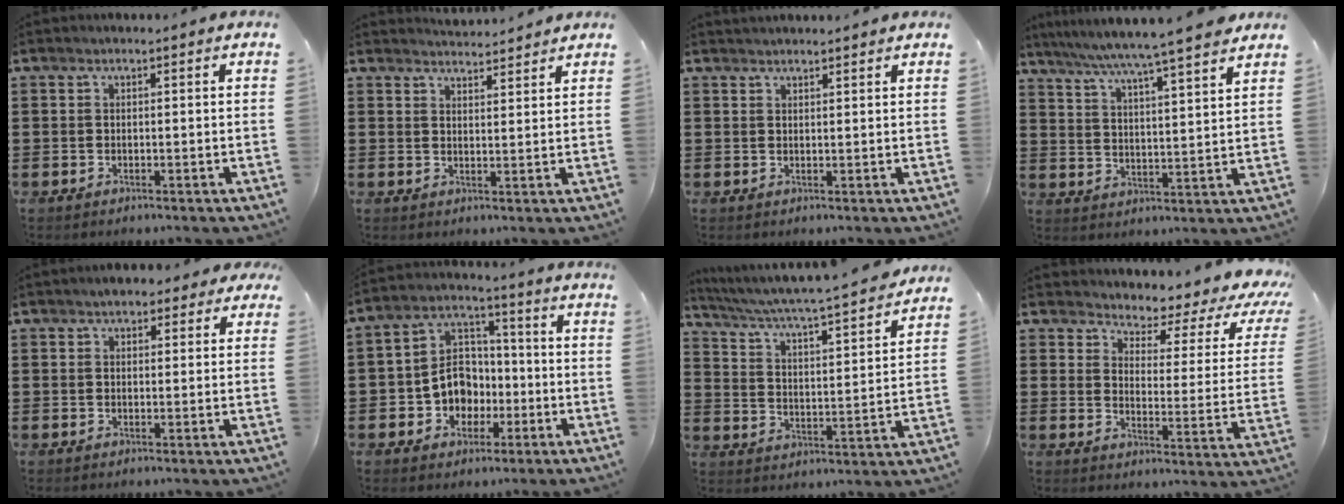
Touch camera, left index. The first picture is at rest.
{"total": 2.9, "force": [2.9, 0.1, -0.2], "torque": [-0.004, -0.010, 0.056]}
{"total": 1.3, "force": [1.3, 0.1, 0.0], "torque": [-0.003, 0.001, 0.025]}
{"total": 6.5, "force": [5.8, -1.1, 2.8], "torque": [-0.078, -0.041, 0.093]}
{"total": 2.9, "force": [2.2, 1.4, 1.3], "torque": [-0.025, 0.007, 0.037]}
{"total": 7.8, "force": [-2.0, 6.9, 3.0], "torque": [-0.068, 0.016, -0.036]}
{"total": 4.4, "force": [4.0, -0.1, 1.8], "torque": [-0.057, -0.037, 0.057]}
{"total": 3.1, "force": [2.7, 1.1, 1.2], "torque": [-0.037, -0.029, 0.033]}